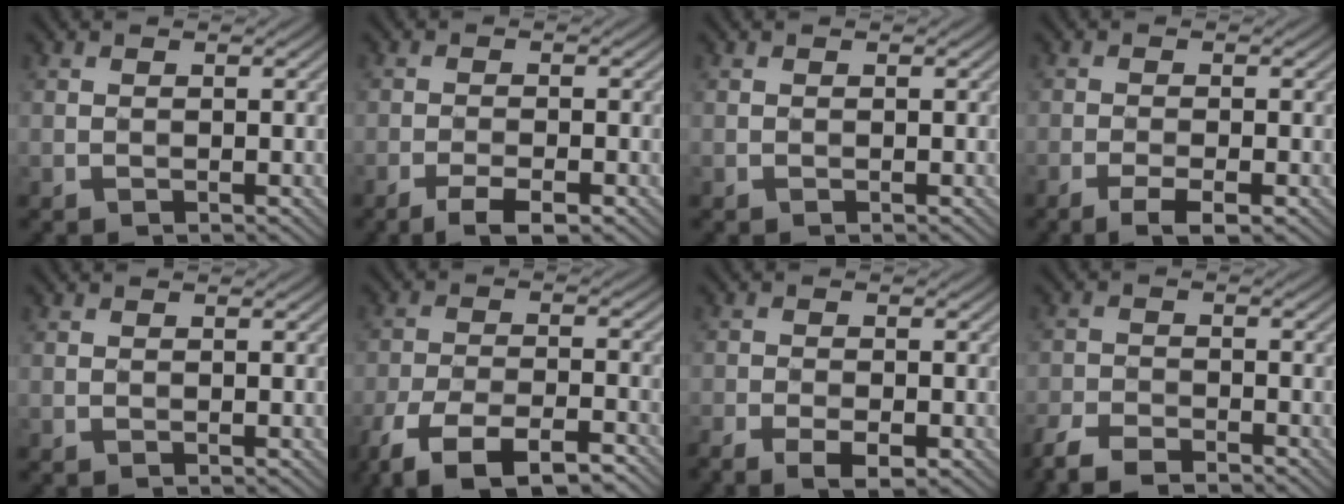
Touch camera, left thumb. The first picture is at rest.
{"total": 3.5, "force": [-2.5, 0.6, 2.4], "torque": [-0.050, 0.005, -0.043]}
{"total": 0.0}
{"total": 3.2, "force": [-2.1, 0.4, 2.4], "torque": [-0.052, 0.004, -0.038]}
{"total": 0.0}
{"total": 9.1, "force": [-6.7, 2.7, 5.6], "torque": [-0.105, 0.001, -0.127]}
{"total": 4.7, "force": [-3.2, 1.3, 3.2], "torque": [-0.064, -0.005, -0.053]}
{"total": 5.1, "force": [-4.3, 1.2, 2.3], "torque": [-0.052, -0.005, -0.088]}